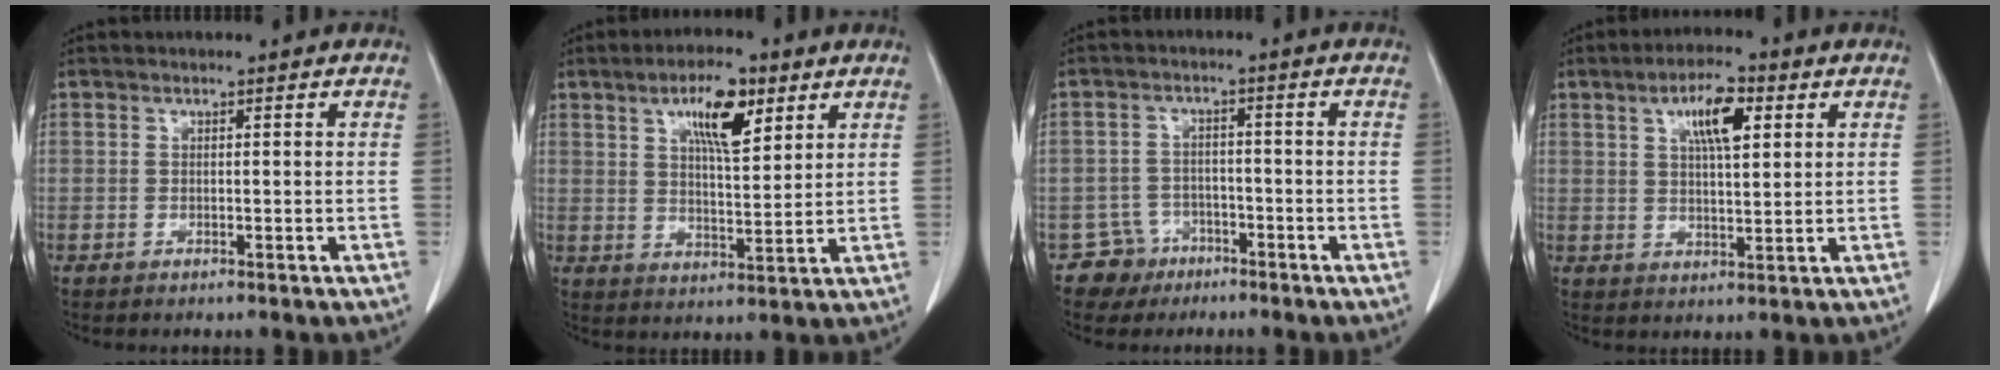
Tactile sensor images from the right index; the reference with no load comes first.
{"total": 9.0, "force": [4.6, 2.7, 7.3], "torque": [-0.125, 0.004, 0.078]}
{"total": 5.0, "force": [-2.9, 3.9, -0.6], "torque": [0.017, 0.013, -0.049]}
{"total": 7.5, "force": [3.1, 2.1, 6.5], "torque": [-0.113, 0.007, 0.053]}